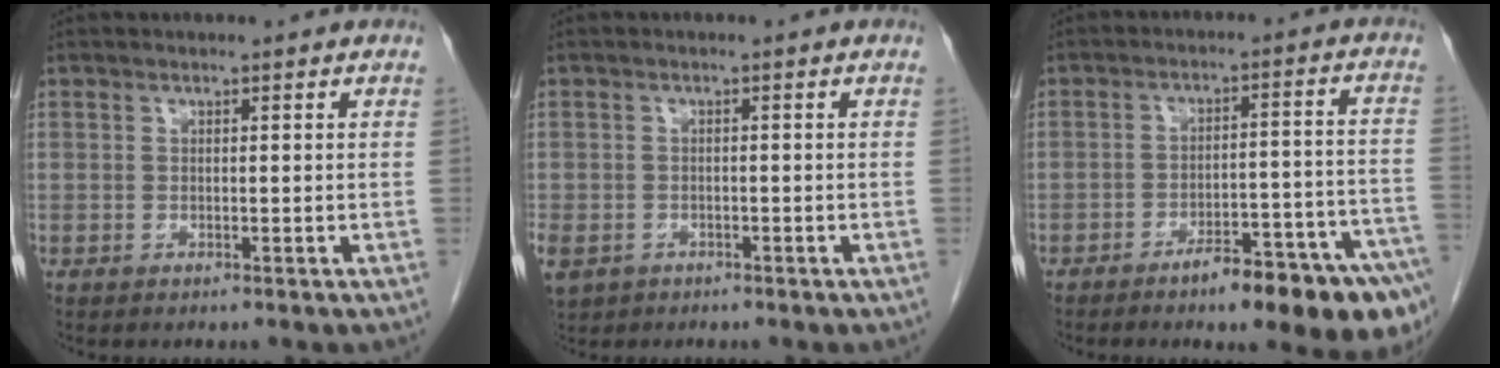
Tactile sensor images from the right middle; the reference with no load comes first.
{"total": 7.6, "force": [-4.0, 5.9, 2.9], "torque": [-0.087, -0.008, -0.058]}
{"total": 14.2, "force": [-9.7, 1.3, 10.3], "torque": [-0.077, 0.024, -0.136]}